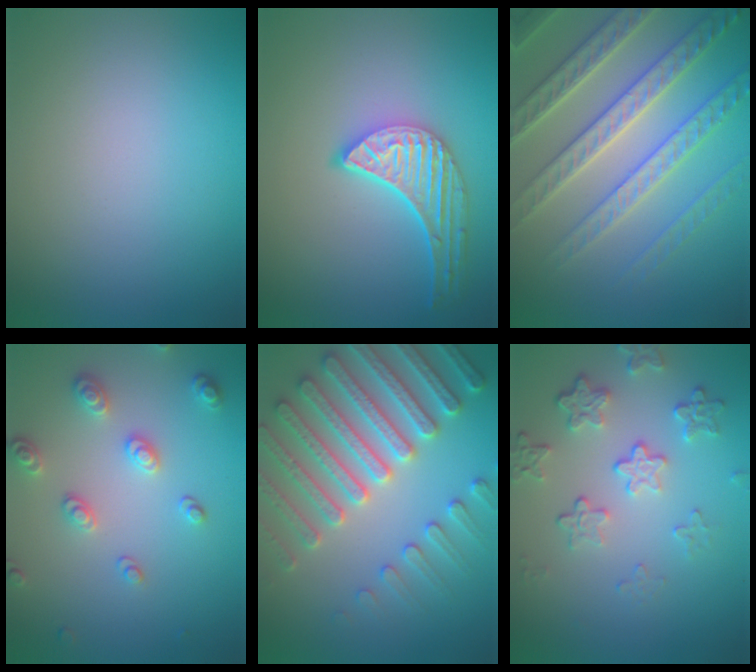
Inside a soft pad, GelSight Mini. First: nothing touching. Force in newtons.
{"total": 5.0, "press": 4.0, "slide": 3.1}
{"total": 7.1, "press": 6.9, "slide": 1.7}
{"total": 2.9, "press": 2.7, "slide": 1.0}
{"total": 7.7, "press": 7.4, "slide": 2.0}
{"total": 4.2, "press": 3.1, "slide": 2.9}